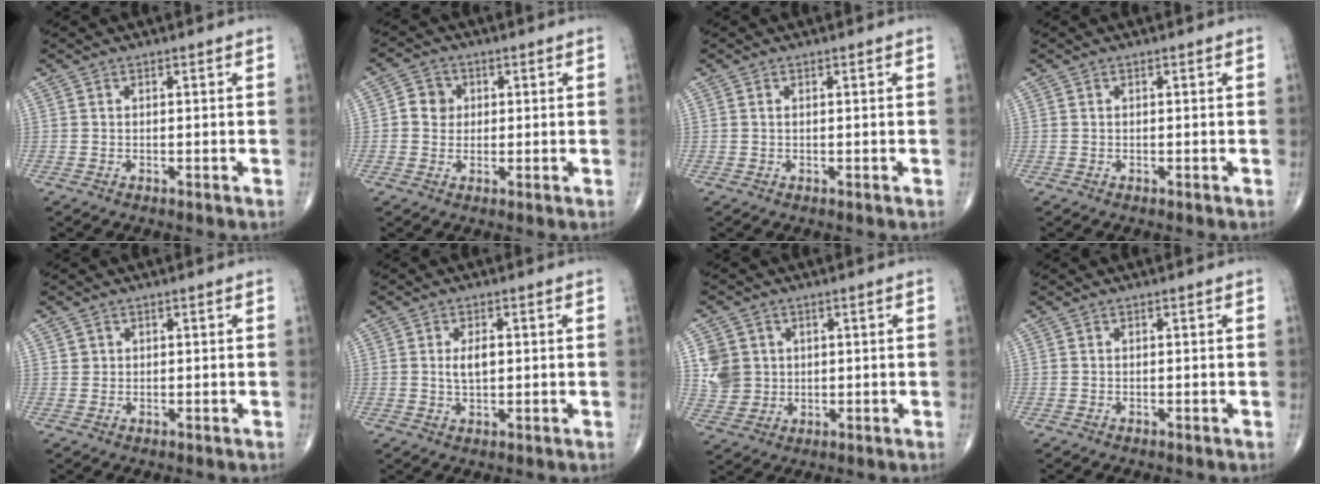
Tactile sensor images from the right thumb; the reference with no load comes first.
{"total": 4.1, "force": [0.5, 3.8, 1.4], "torque": [-0.002, 0.005, 0.003]}
{"total": 0.0}
{"total": 0.0}
{"total": 1.2, "force": [0.5, 1.0, 0.1], "torque": [0.010, -0.001, 0.006]}
{"total": 3.6, "force": [0.4, 1.9, 3.0], "torque": [-0.047, -0.003, 0.008]}
{"total": 6.7, "force": [1.6, 6.1, 2.3], "torque": [-0.023, -0.004, 0.039]}
{"total": 0.0}